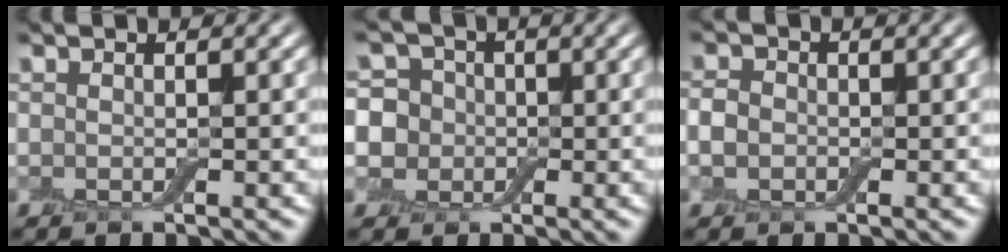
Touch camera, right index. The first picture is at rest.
{"total": 6.6, "force": [0.2, 6.1, 2.5], "torque": [-0.038, 0.036, -0.032]}
{"total": 1.8, "force": [-0.5, 1.5, 0.8], "torque": [-0.016, -0.001, -0.019]}